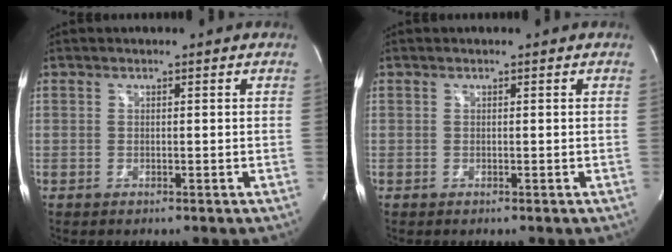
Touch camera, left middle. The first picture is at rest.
{"total": 0.0}